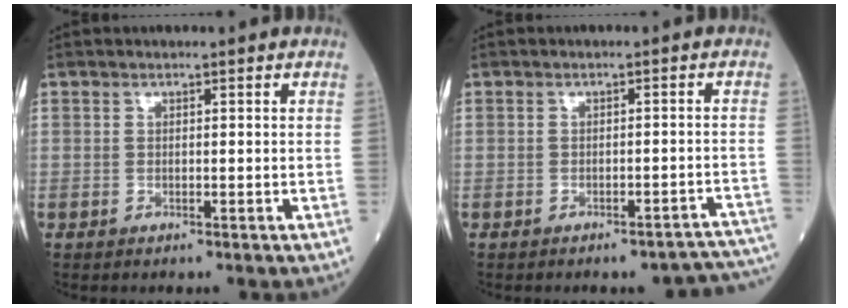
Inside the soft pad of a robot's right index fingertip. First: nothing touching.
{"total": 8.5, "force": [-8.2, 1.7, 1.3], "torque": [0.013, 0.023, -0.083]}